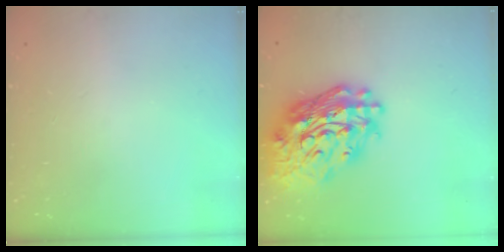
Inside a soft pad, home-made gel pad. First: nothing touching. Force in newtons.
{"total": 24.3, "press": 24.2, "slide": 2.6}